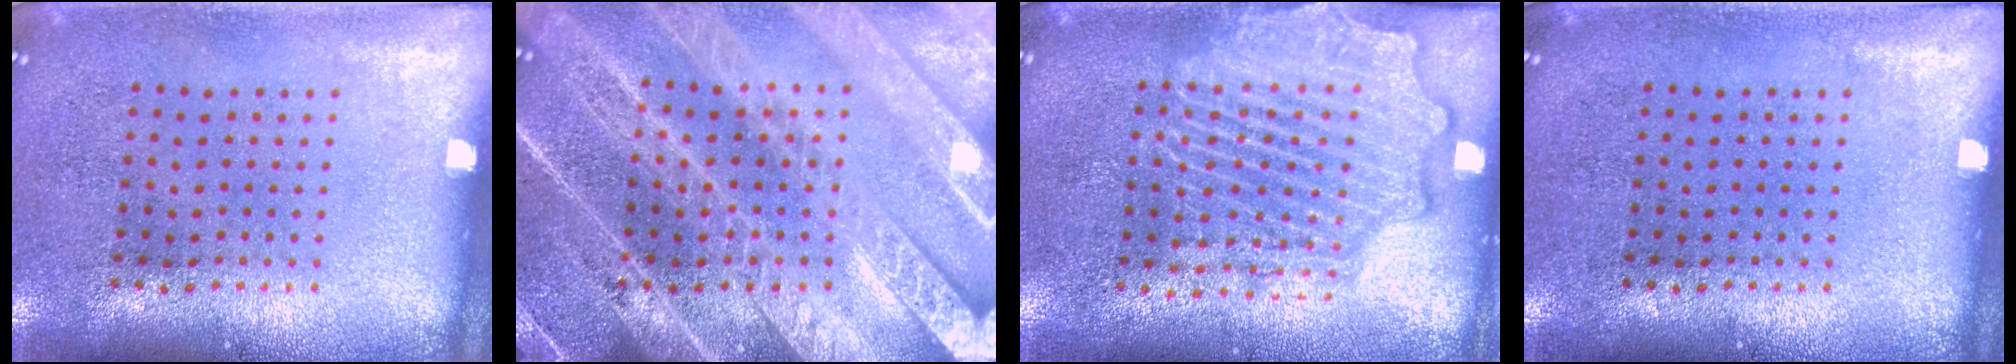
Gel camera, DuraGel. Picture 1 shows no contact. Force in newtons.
{"total": 5.4, "press": 5.3, "slide": 0.7}
{"total": 2.5, "press": 2.4, "slide": 0.3}
{"total": 0.0}